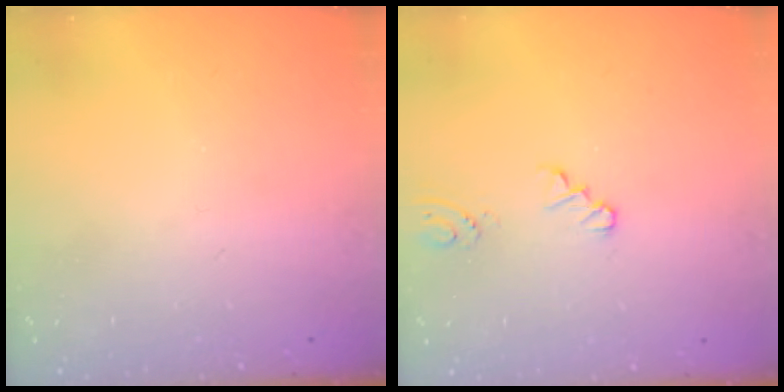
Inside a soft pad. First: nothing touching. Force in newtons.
{"total": 0.0}